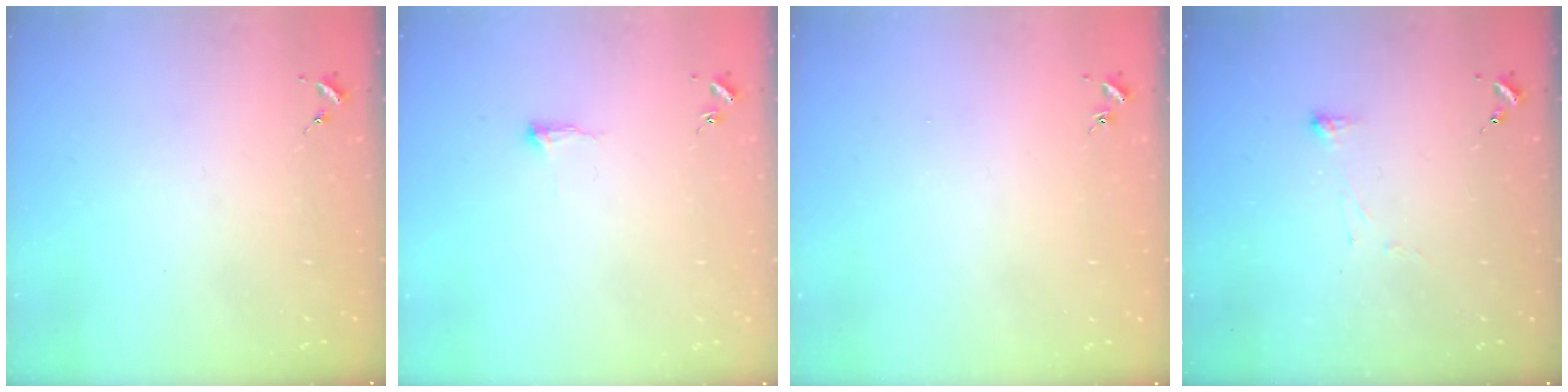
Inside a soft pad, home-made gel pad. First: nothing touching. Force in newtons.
{"total": 4.6, "press": 4.5, "slide": 0.7}
{"total": 0.6, "press": 0.6, "slide": 0.1}
{"total": 2.9, "press": 2.8, "slide": 0.6}